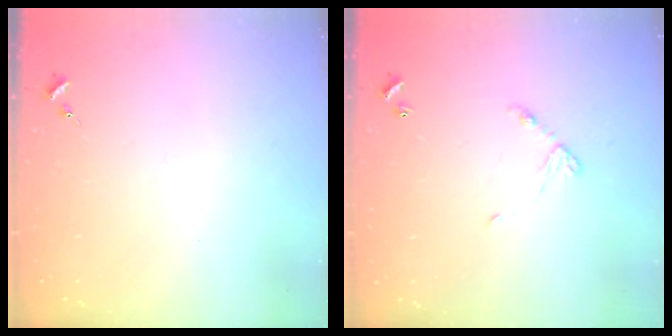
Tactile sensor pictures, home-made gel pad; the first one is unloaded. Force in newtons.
{"total": 6.2, "press": 6.2, "slide": 0.4}